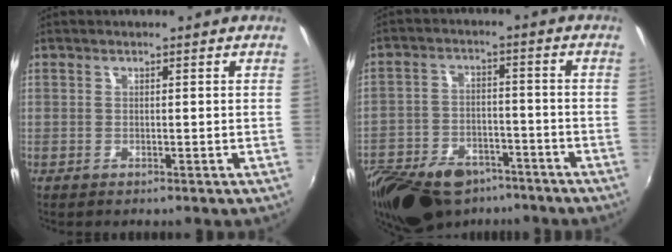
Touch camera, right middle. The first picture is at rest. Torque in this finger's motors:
{"motor_torque": [0.73, -1.41, 0.15, 0.03]}